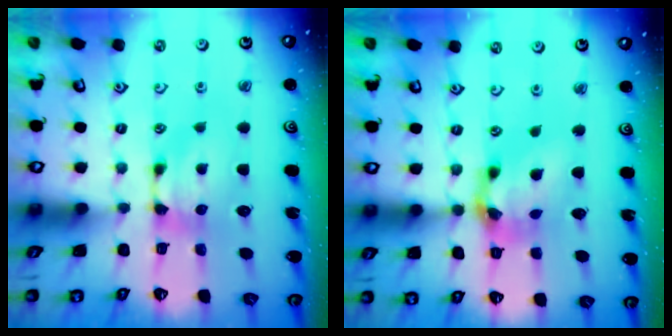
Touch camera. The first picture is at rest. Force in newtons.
{"total": 6.5, "press": 6.1, "slide": 2.2}